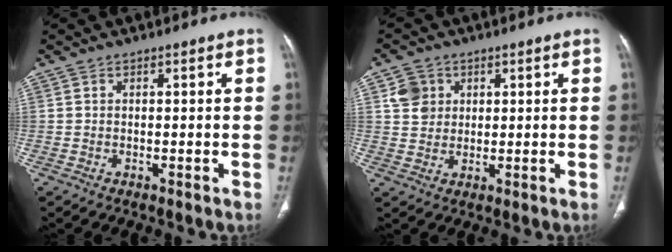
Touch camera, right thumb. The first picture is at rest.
{"total": 5.0, "force": [1.8, 4.4, 1.5], "torque": [-0.009, -0.001, 0.036]}